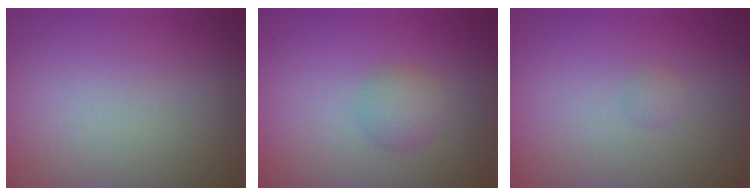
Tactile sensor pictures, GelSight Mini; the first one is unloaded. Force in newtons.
{"total": 2.0, "press": 2.0, "slide": 0.2}
{"total": 0.6, "press": 0.6, "slide": 0.1}